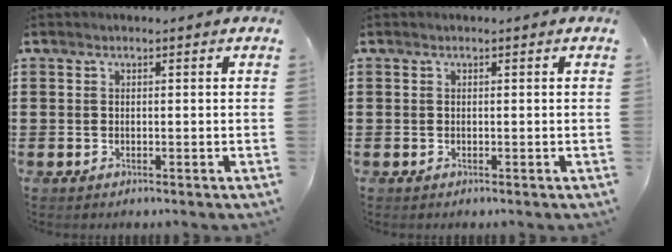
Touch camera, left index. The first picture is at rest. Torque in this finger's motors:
{"motor_torque": [0.00, 0.00, 0.00, 0.00]}